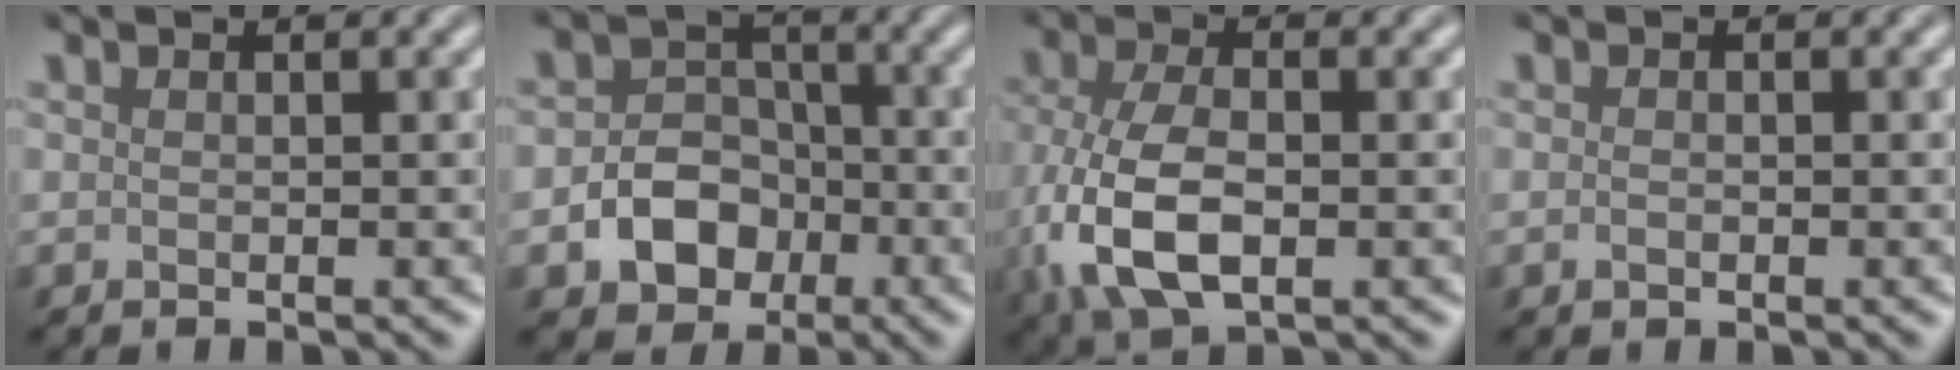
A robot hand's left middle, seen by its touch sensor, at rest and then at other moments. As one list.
[{"total": 5.3, "force": [-1.9, 4.3, 2.6], "torque": [-0.021, -0.002, -0.044]}, {"total": 8.1, "force": [-1.8, 4.4, 6.5], "torque": [-0.155, -0.010, -0.035]}, {"total": 0.6, "force": [-0.2, 0.4, 0.4], "torque": [-0.009, -0.001, -0.004]}]